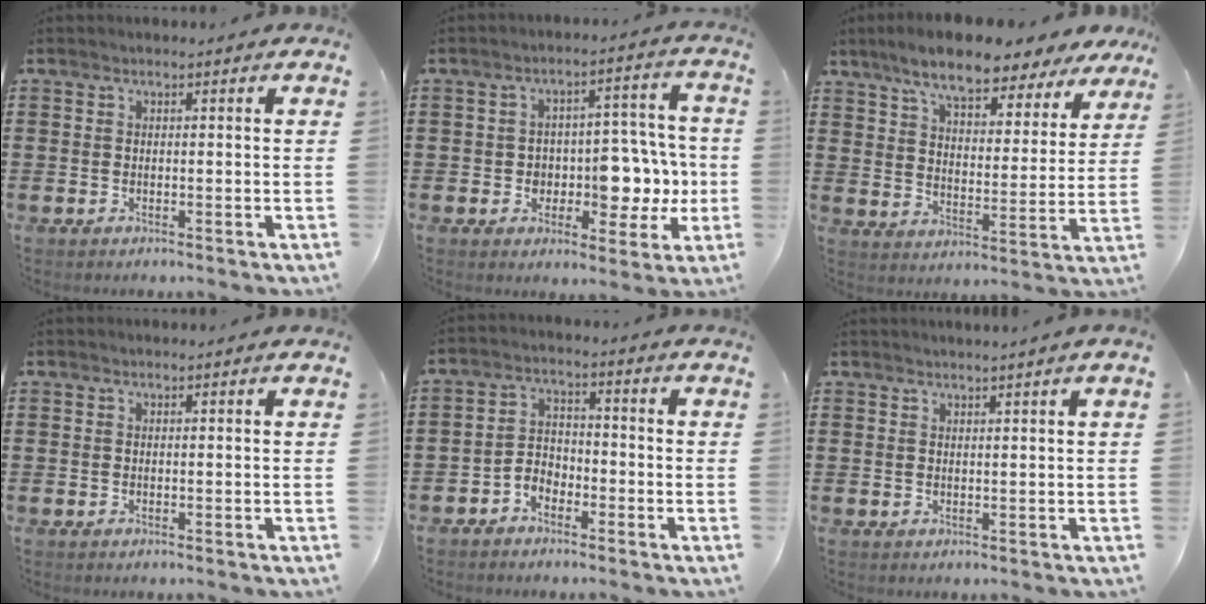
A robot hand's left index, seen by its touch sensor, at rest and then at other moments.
{"total": 7.4, "force": [-0.8, 5.7, 4.6], "torque": [-0.073, 0.001, -0.013]}
{"total": 8.4, "force": [7.2, 1.5, 4.0], "torque": [-0.100, -0.027, 0.125]}
{"total": 0.0}
{"total": 3.2, "force": [-2.7, 1.6, 0.9], "torque": [-0.022, 0.009, -0.058]}
{"total": 1.1, "force": [1.0, -0.4, 0.3], "torque": [-0.005, -0.003, 0.019]}